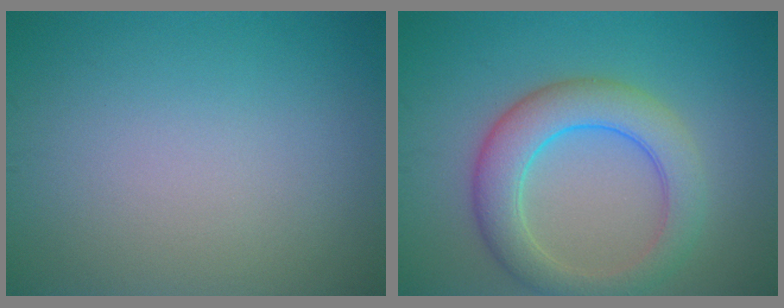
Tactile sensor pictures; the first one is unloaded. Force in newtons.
{"total": 5.9, "press": 5.9, "slide": 0.2}